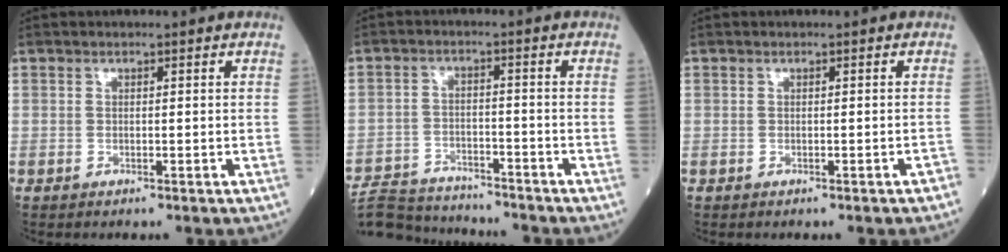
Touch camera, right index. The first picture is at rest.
{"total": 11.9, "force": [-11.4, 2.3, 2.4], "torque": [-0.051, 0.010, -0.184]}
{"total": 0.8, "force": [-0.6, 0.1, 0.5], "torque": [-0.004, 0.000, -0.006]}